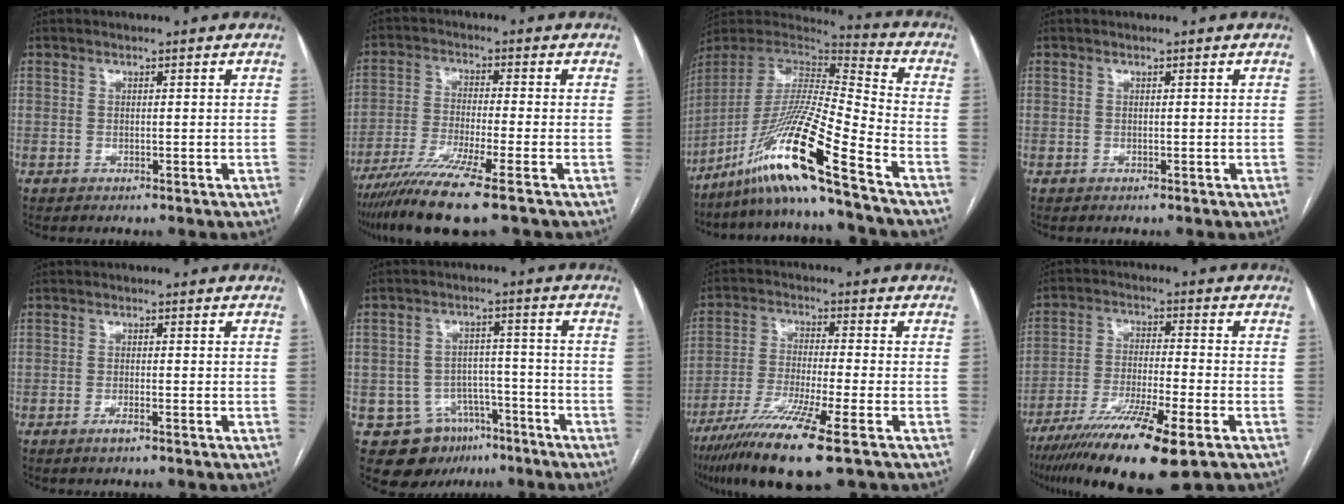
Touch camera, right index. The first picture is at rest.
{"total": 11.4, "force": [-7.9, -0.8, 8.2], "torque": [-0.153, -0.031, -0.136]}
{"total": 20.7, "force": [-13.7, -1.5, 15.4], "torque": [-0.337, -0.027, -0.263]}
{"total": 0.0}
{"total": 1.4, "force": [-1.0, 0.0, 1.0], "torque": [-0.022, -0.002, -0.018]}
{"total": 11.1, "force": [-6.5, 8.3, 3.5], "torque": [-0.053, 0.026, -0.092]}
{"total": 13.1, "force": [-8.0, -0.2, 10.4], "torque": [-0.210, -0.036, -0.147]}
{"total": 14.9, "force": [-9.4, 0.8, 11.6], "torque": [-0.214, -0.038, -0.164]}